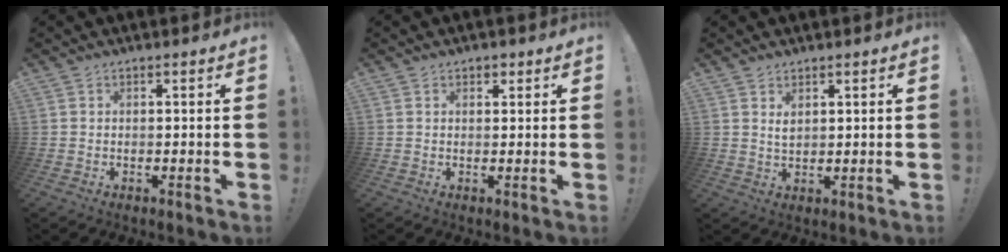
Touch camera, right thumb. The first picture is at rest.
{"total": 1.4, "force": [0.9, 1.1, 0.4], "torque": [0.006, -0.004, 0.013]}
{"total": 2.5, "force": [1.6, 1.2, 1.4], "torque": [-0.016, -0.011, 0.027]}